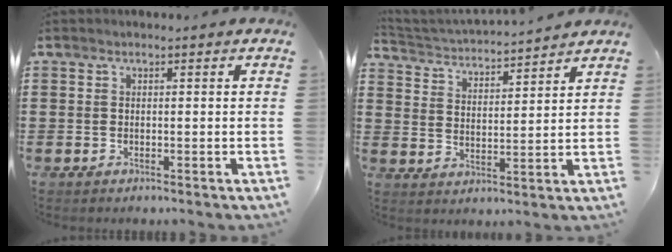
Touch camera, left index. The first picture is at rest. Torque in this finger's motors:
{"motor_torque": [0.06, 0.30, 0.05, 0.01]}